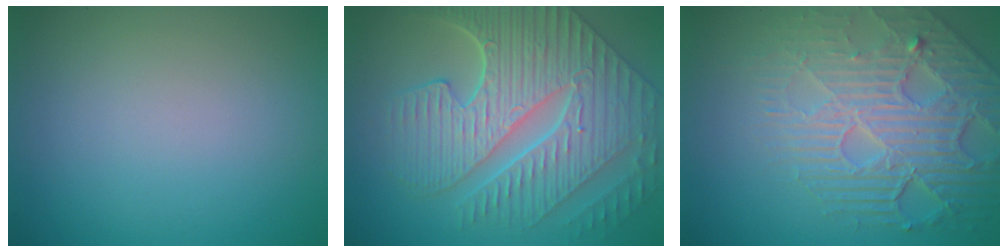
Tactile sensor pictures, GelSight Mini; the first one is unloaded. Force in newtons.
{"total": 10.0, "press": 7.1, "slide": 7.0}
{"total": 6.5, "press": 5.3, "slide": 3.9}